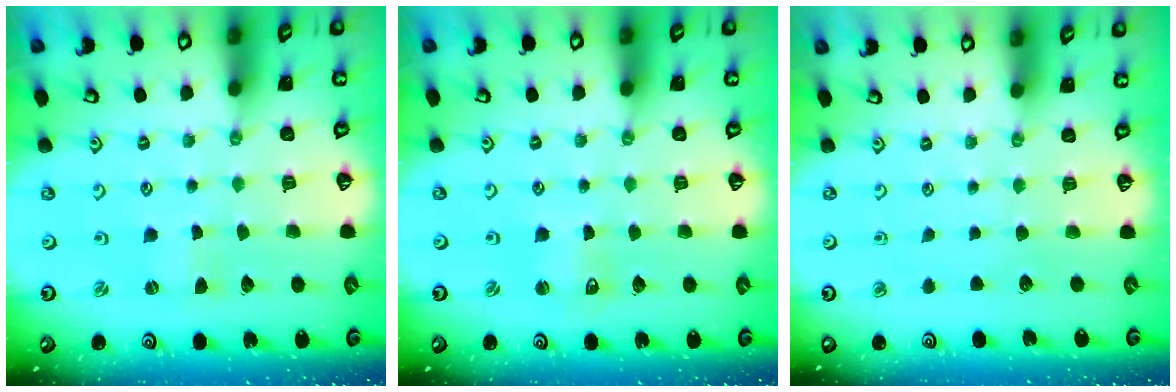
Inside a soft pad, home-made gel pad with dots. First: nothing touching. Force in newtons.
{"total": 1.5, "press": 1.5, "slide": 0.3}
{"total": 0.0}